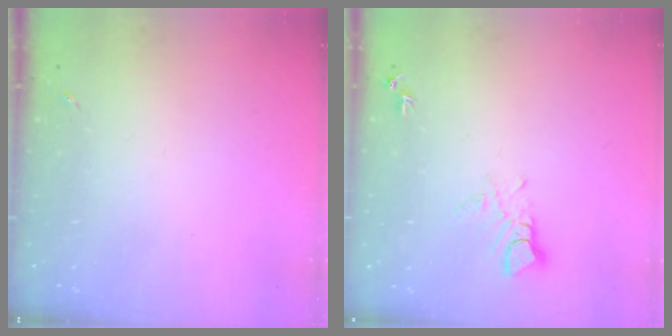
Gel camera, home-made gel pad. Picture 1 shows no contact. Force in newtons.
{"total": 7.2, "press": 7.2, "slide": 0.8}